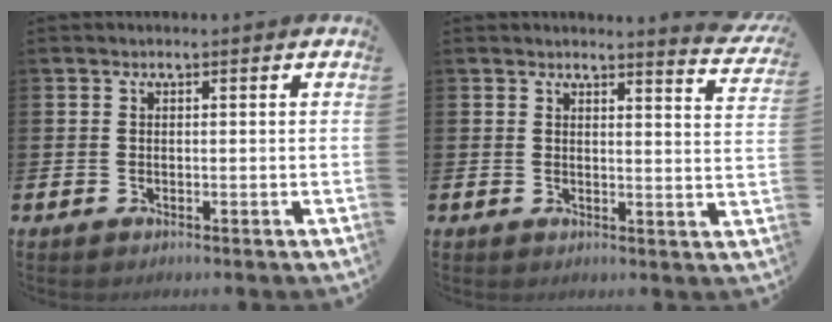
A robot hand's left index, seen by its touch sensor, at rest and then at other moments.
{"total": 3.3, "force": [3.3, -0.3, 0.4], "torque": [0.011, -0.033, 0.053]}